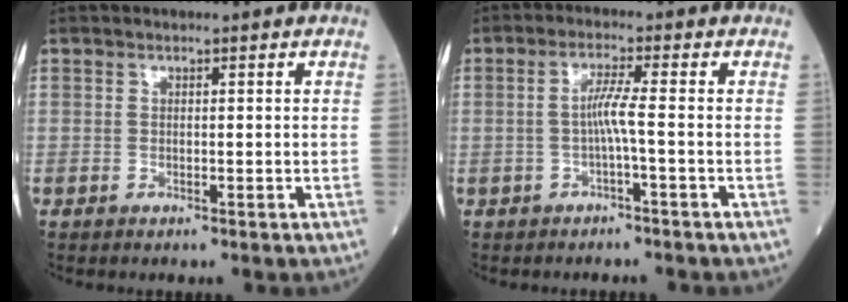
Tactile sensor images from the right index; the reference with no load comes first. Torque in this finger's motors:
{"motor_torque": [0.48, -0.21, 0.27, 0.10]}